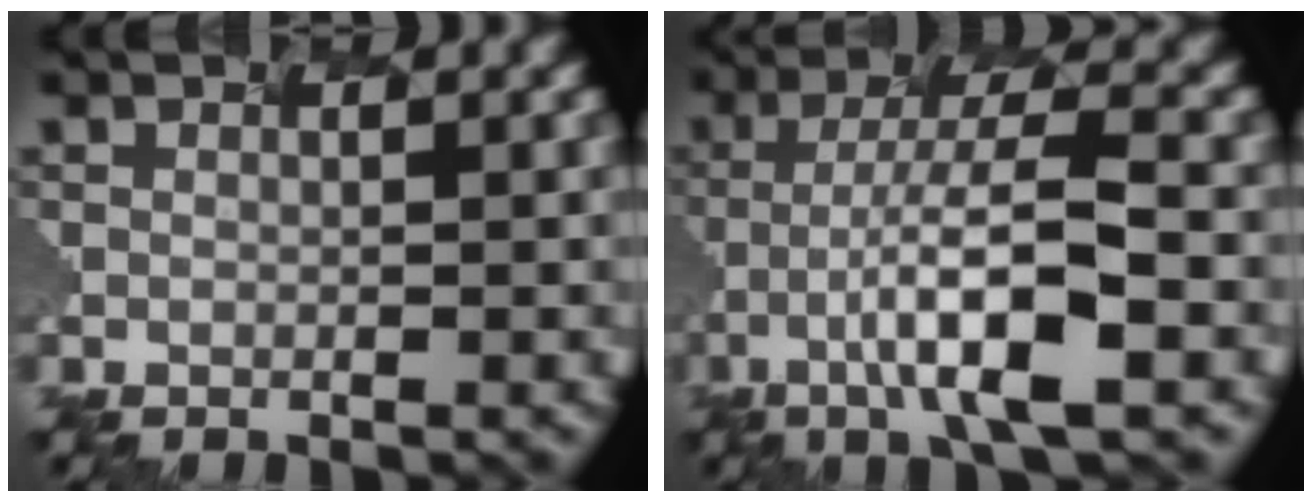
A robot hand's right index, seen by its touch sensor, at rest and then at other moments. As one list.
[{"total": 6.9, "force": [-3.4, 0.6, 6.0], "torque": [-0.122, 0.004, -0.036]}]